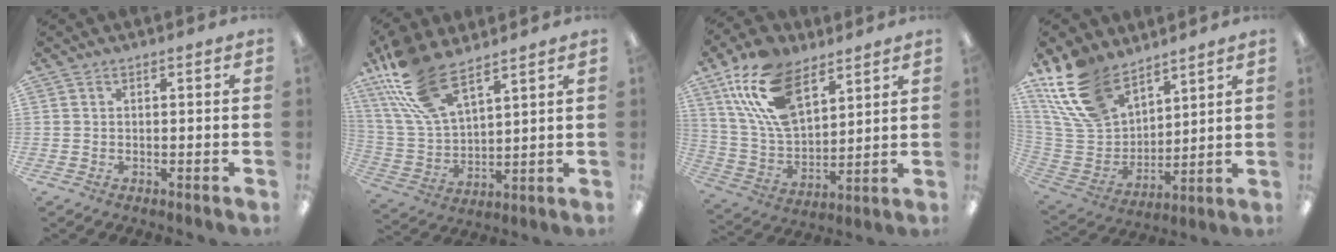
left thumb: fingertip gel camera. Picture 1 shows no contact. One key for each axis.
{"total": 17.4, "fx": 11.6, "fy": 7.3, "fz": 10.7, "tx": -0.253, "ty": -0.044, "tz": 0.209}
{"total": 19.5, "fx": 10.9, "fy": 10.6, "fz": 12.2, "tx": -0.260, "ty": -0.036, "tz": 0.200}
{"total": 17.9, "fx": 12.2, "fy": 10.1, "fz": 8.3, "tx": -0.197, "ty": -0.052, "tz": 0.236}